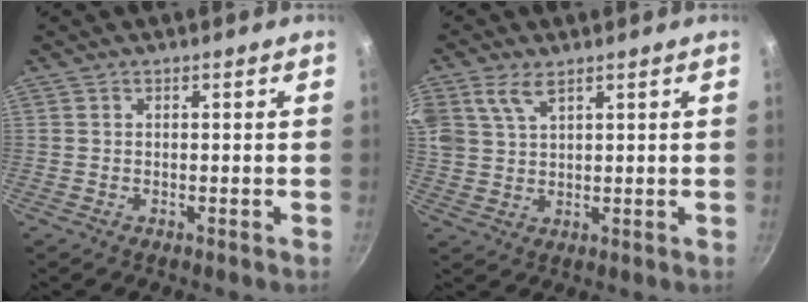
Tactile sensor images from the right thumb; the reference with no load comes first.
{"total": 7.2, "force": [4.1, 3.9, 4.5], "torque": [-0.085, 0.002, 0.084]}